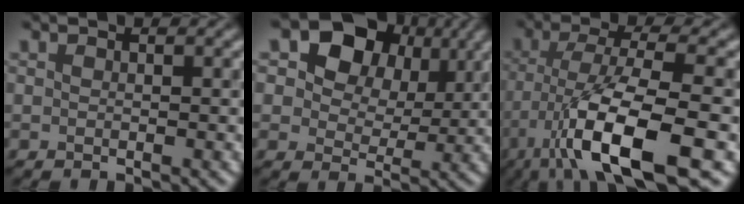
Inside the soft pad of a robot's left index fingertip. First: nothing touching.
{"total": 14.0, "force": [7.3, 9.7, 6.9], "torque": [-0.138, 0.032, 0.128]}
{"total": 10.7, "force": [-4.9, 2.7, 9.1], "torque": [-0.164, -0.005, -0.089]}